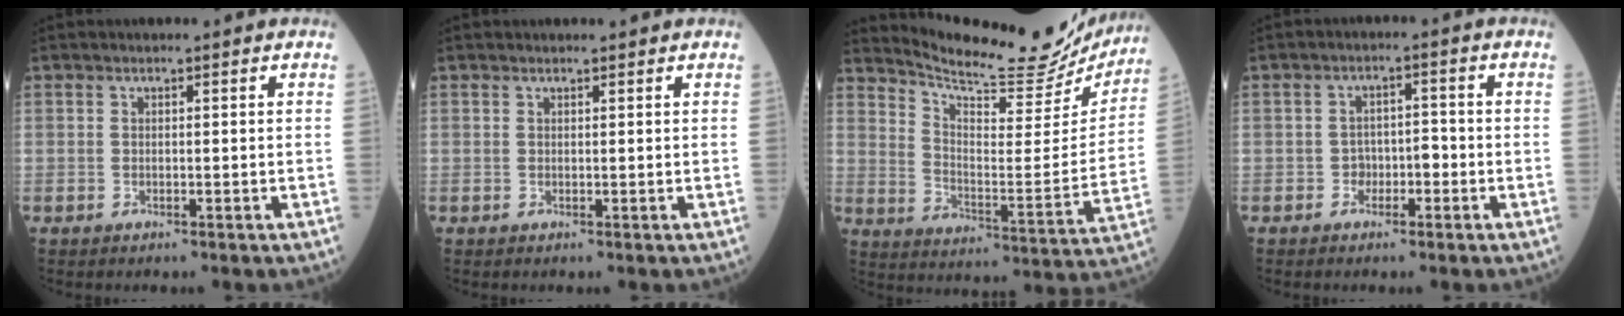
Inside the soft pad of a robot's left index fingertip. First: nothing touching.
{"total": 1.4, "force": [1.4, 0.1, 0.2], "torque": [-0.004, 0.008, 0.020]}
{"total": 20.2, "force": [19.2, 3.0, 5.5], "torque": [-0.093, -0.067, 0.260]}
{"total": 2.6, "force": [-1.3, 1.7, 1.5], "torque": [-0.014, 0.009, -0.025]}